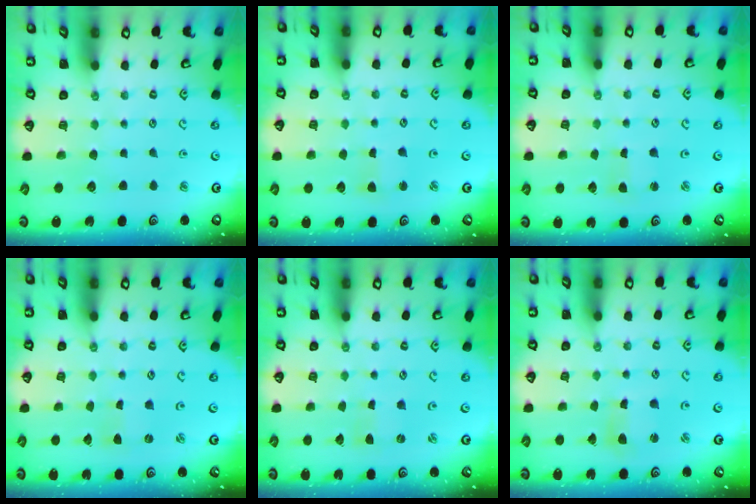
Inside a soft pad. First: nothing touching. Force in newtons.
{"total": 2.4, "press": 2.4, "slide": 0.3}
{"total": 2.0, "press": 2.0, "slide": 0.3}
{"total": 0.0}
{"total": 0.0}
{"total": 4.2, "press": 4.1, "slide": 0.5}